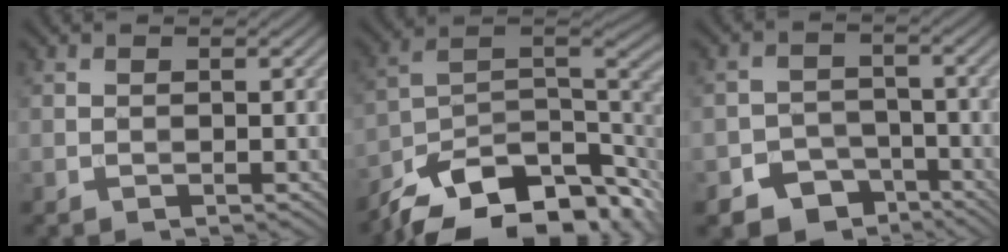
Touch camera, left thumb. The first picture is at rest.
{"total": 14.7, "force": [-9.1, 7.2, 9.1], "torque": [-0.190, -0.023, -0.140]}
{"total": 7.0, "force": [-4.8, 4.6, 2.0], "torque": [-0.024, -0.009, -0.077]}